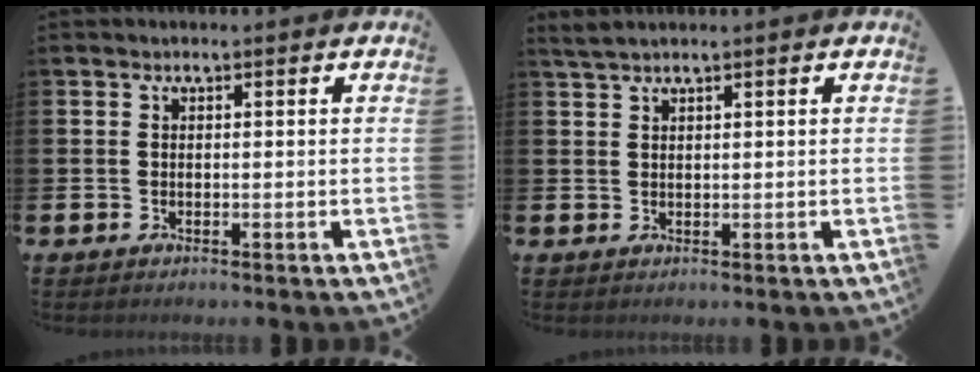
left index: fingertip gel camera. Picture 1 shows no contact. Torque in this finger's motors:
{"motor_torque": [0.33, -0.20, 0.00, 0.00]}